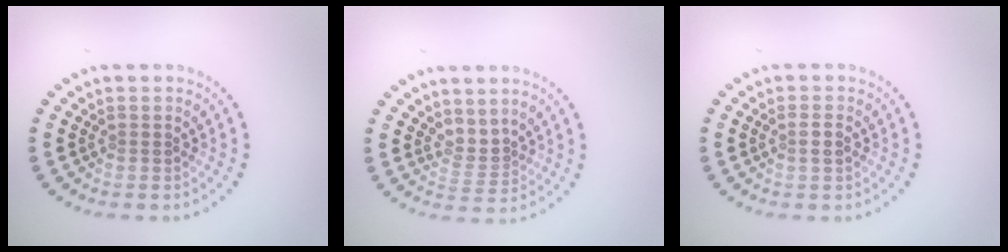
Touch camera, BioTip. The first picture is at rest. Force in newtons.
{"total": 1.9, "press": 1.2, "slide": 1.5}
{"total": 1.0, "press": 0.9, "slide": 0.5}